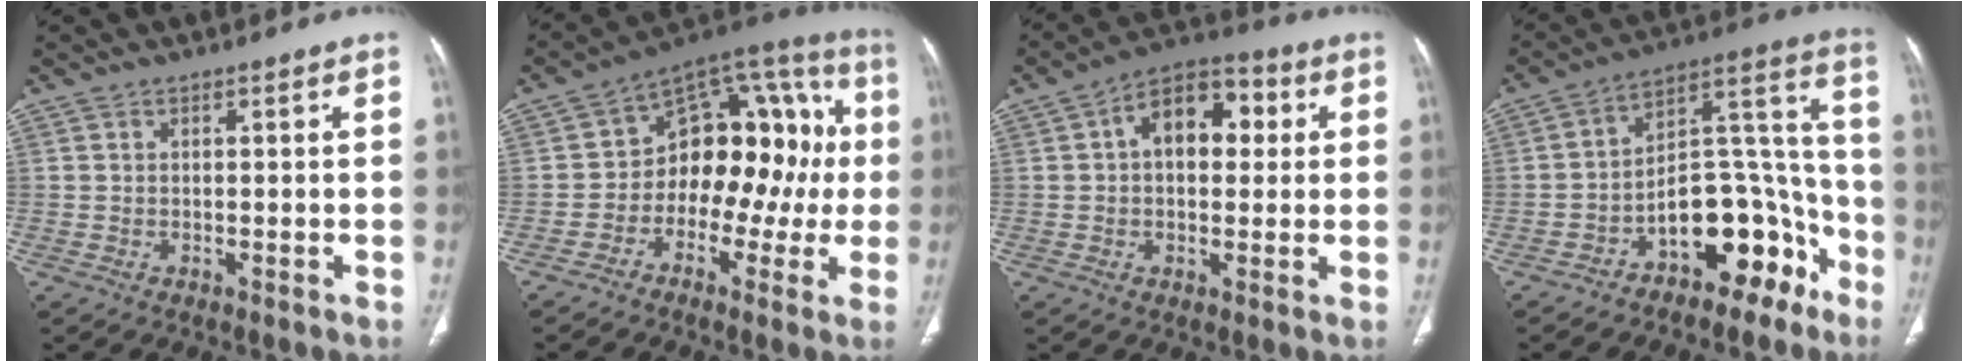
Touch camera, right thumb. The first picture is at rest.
{"total": 17.6, "force": [-1.2, 11.7, 13.1], "torque": [-0.112, 0.066, -0.029]}
{"total": 11.9, "force": [2.4, 7.5, 8.9], "torque": [-0.101, 0.027, 0.028]}
{"total": 16.6, "force": [-9.1, 8.7, 10.9], "torque": [-0.099, 0.123, -0.141]}